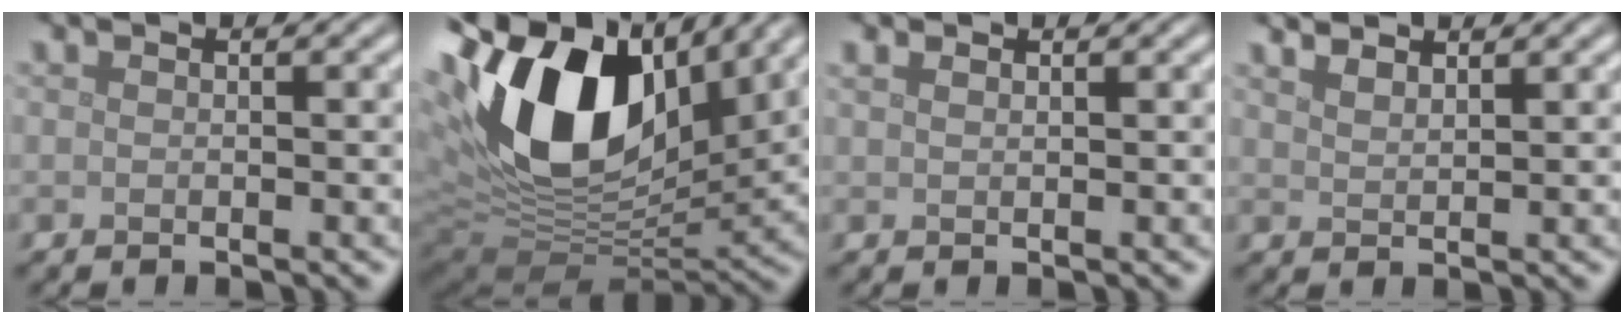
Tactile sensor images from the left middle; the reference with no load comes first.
{"total": 17.0, "force": [5.2, 10.4, 12.5], "torque": [-0.256, 0.012, 0.092]}
{"total": 1.0, "force": [0.8, 0.3, 0.5], "torque": [-0.013, 0.003, 0.015]}
{"total": 2.7, "force": [2.3, 0.8, 1.2], "torque": [-0.007, 0.012, 0.019]}